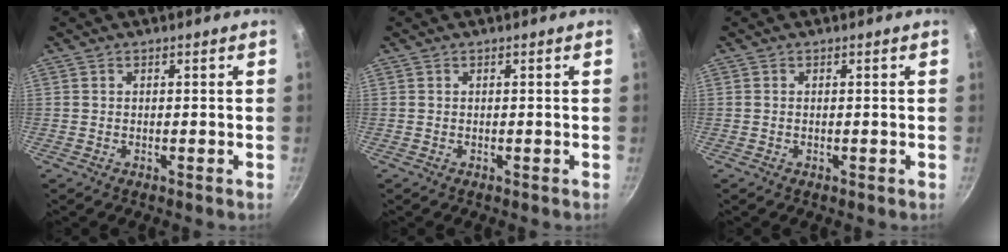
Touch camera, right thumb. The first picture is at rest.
{"total": 0.0}
{"total": 0.0}